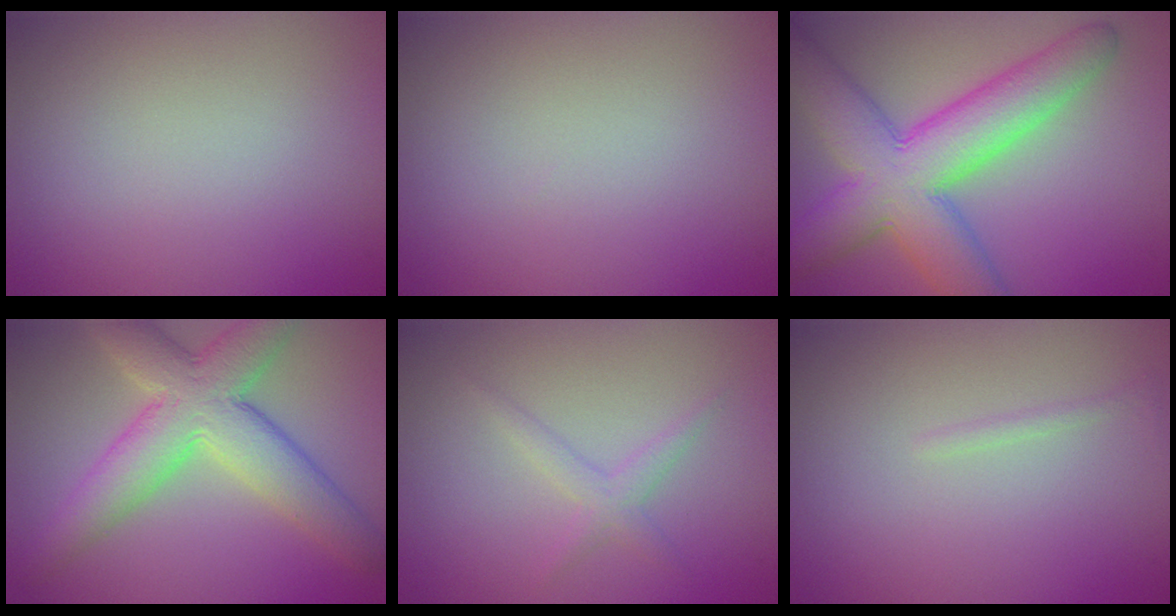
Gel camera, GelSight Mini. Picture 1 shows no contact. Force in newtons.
{"total": 0.0}
{"total": 10.0, "press": 10.0, "slide": 0.2}
{"total": 7.8, "press": 7.8, "slide": 0.5}
{"total": 1.6, "press": 1.6, "slide": 0.1}
{"total": 0.6, "press": 0.6, "slide": 0.0}